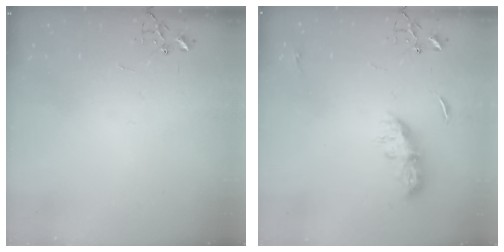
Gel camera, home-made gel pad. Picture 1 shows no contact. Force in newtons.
{"total": 9.4, "press": 9.4, "slide": 0.3}